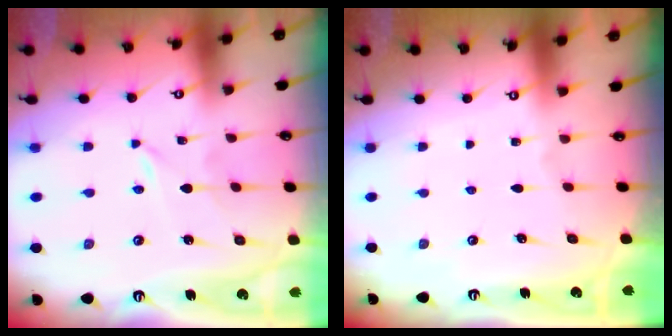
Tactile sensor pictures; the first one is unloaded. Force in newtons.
{"total": 0.0}